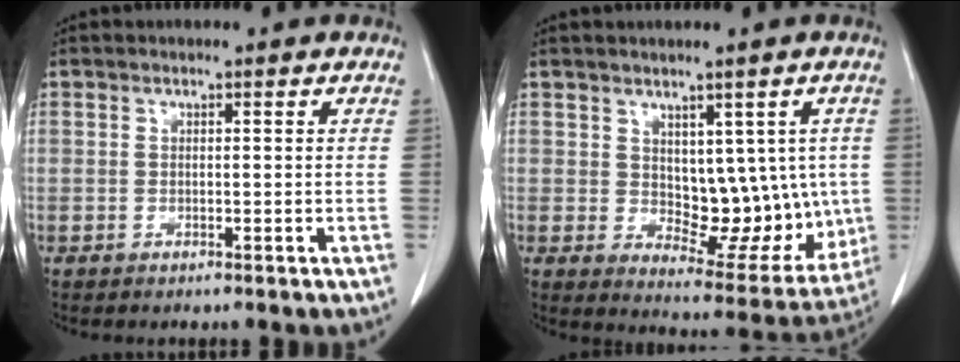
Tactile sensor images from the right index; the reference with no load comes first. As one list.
[{"total": 11.7, "force": [1.2, 6.8, 9.5], "torque": [-0.103, 0.003, 0.042]}]